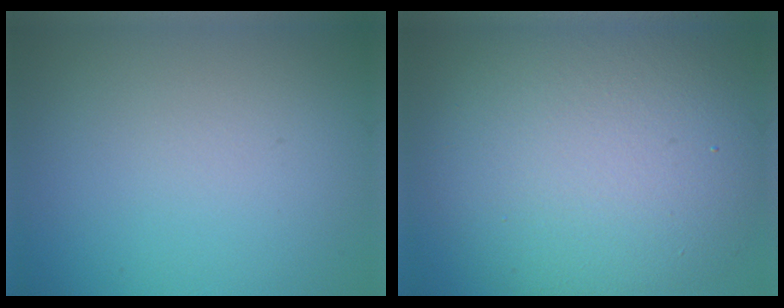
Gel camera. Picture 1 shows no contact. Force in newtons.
{"total": 12.7, "press": 12.7, "slide": 0.6}